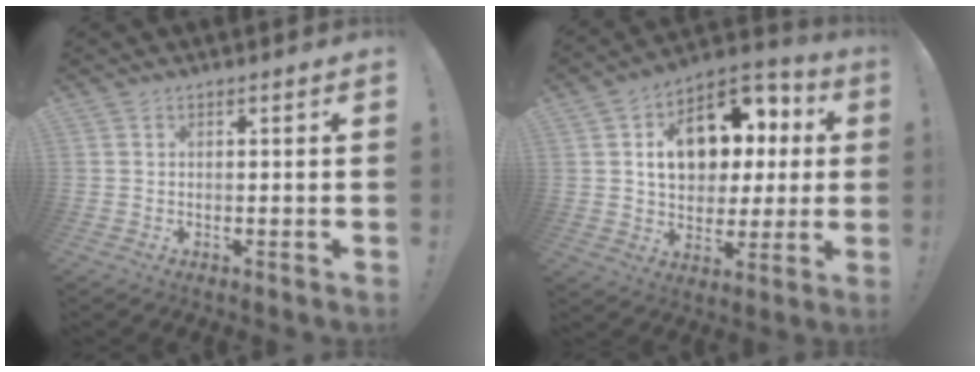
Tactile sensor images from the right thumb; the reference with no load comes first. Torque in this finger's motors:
{"motor_torque": [-0.03, 1.30, 0.73, -0.37, 0.59]}